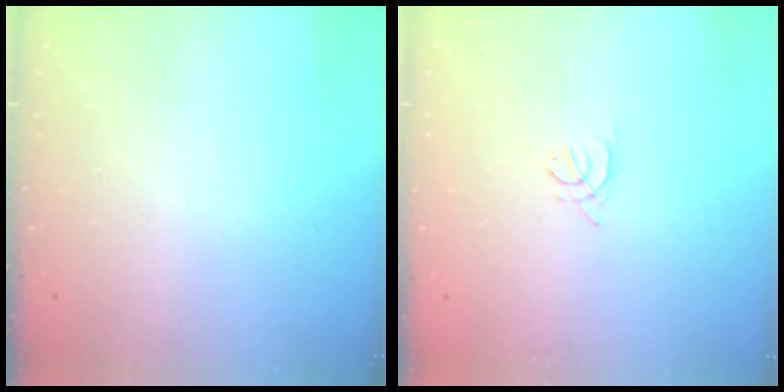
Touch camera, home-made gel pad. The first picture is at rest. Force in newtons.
{"total": 2.4, "press": 2.3, "slide": 0.6}